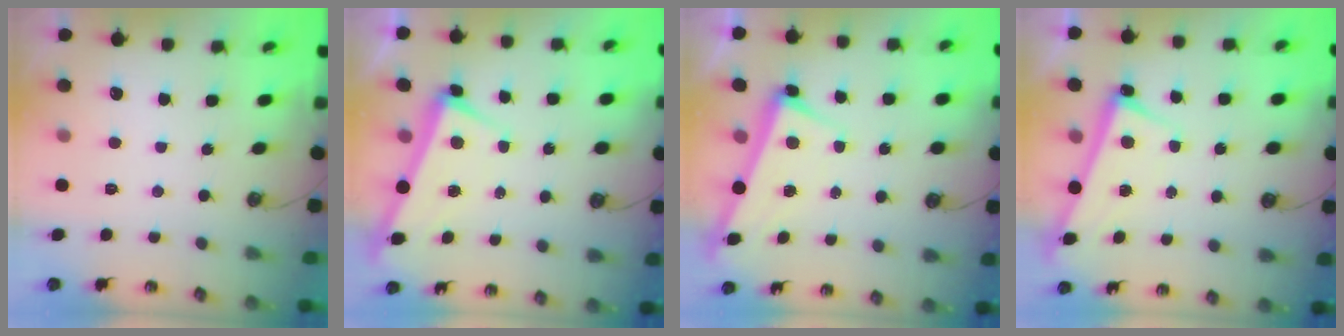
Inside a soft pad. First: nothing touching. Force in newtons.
{"total": 3.3, "press": 3.1, "slide": 0.9}
{"total": 2.6, "press": 2.5, "slide": 0.7}
{"total": 2.7, "press": 2.7, "slide": 0.5}